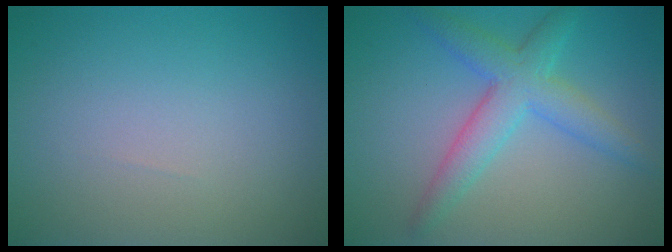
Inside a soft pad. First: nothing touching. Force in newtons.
{"total": 4.5, "press": 4.5, "slide": 0.1}